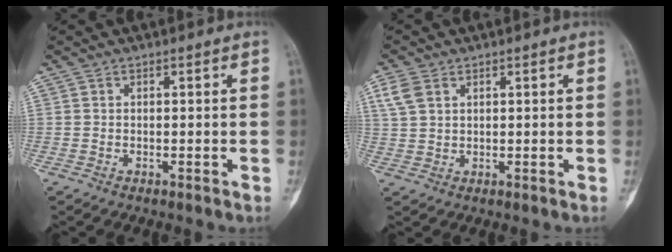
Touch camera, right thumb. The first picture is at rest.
{"total": 4.2, "force": [1.9, 2.9, 2.5], "torque": [-0.054, 0.003, 0.046]}